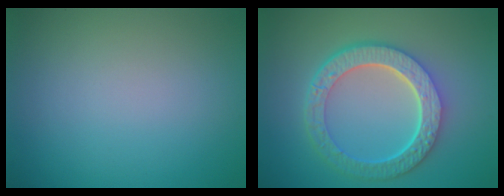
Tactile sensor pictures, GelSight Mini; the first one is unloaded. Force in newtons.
{"total": 6.8, "press": 5.0, "slide": 4.6}